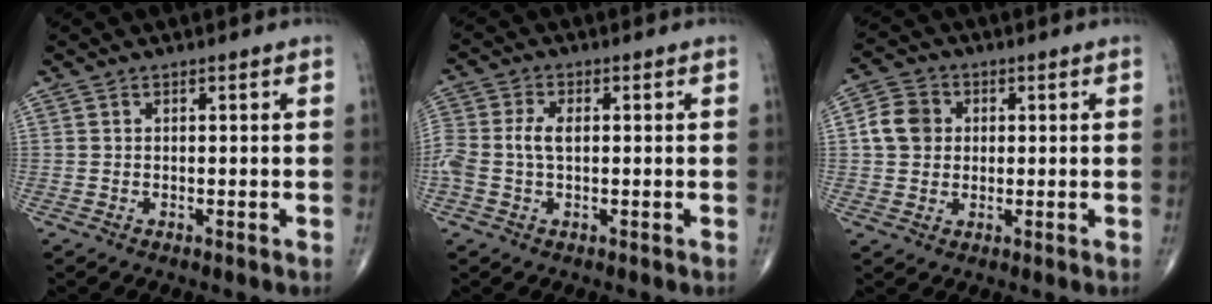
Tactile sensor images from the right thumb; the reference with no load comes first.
{"total": 5.9, "force": [0.0, 3.5, 4.7], "torque": [-0.128, 0.015, -0.001]}
{"total": 6.5, "force": [0.8, 5.7, 3.1], "torque": [-0.046, 0.008, 0.008]}